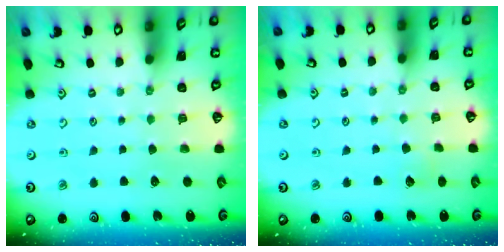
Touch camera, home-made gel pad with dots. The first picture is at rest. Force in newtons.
{"total": 2.4, "press": 2.4, "slide": 0.2}